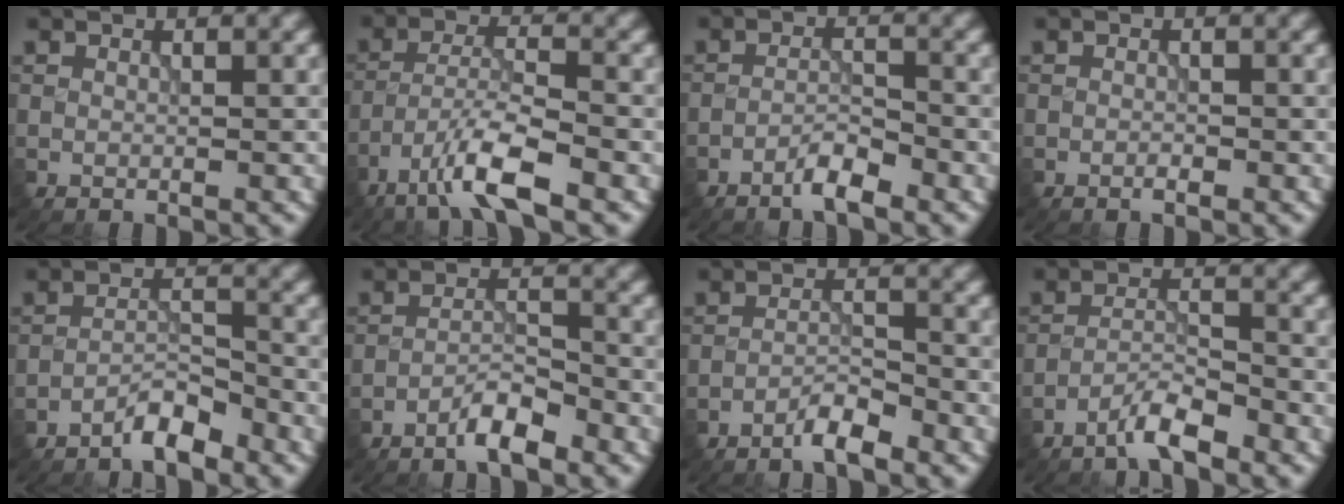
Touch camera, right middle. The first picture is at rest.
{"total": 5.9, "force": [-3.8, 1.0, 4.4], "torque": [-0.082, 0.001, -0.079]}
{"total": 2.5, "force": [-1.9, 0.3, 1.5], "torque": [-0.026, 0.008, -0.039]}
{"total": 0.6, "force": [-0.4, 0.1, 0.4], "torque": [-0.008, 0.000, -0.007]}
{"total": 2.9, "force": [-2.4, 0.5, 1.4], "torque": [-0.023, 0.012, -0.048]}
{"total": 3.2, "force": [-2.5, 0.5, 1.9], "torque": [-0.033, 0.009, -0.050]}
{"total": 2.6, "force": [-2.1, 0.3, 1.5], "torque": [-0.025, 0.008, -0.043]}
{"total": 2.9, "force": [-2.5, 0.2, 1.6], "torque": [-0.027, 0.008, -0.053]}